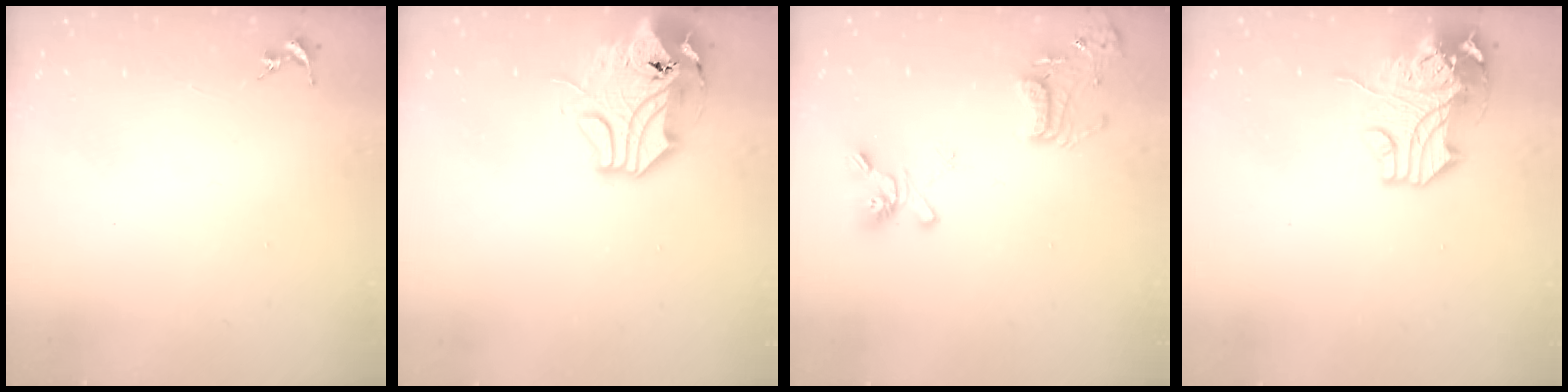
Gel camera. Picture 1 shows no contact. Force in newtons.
{"total": 13.8, "press": 13.6, "slide": 2.0}
{"total": 15.8, "press": 15.7, "slide": 1.9}
{"total": 13.9, "press": 13.7, "slide": 2.3}